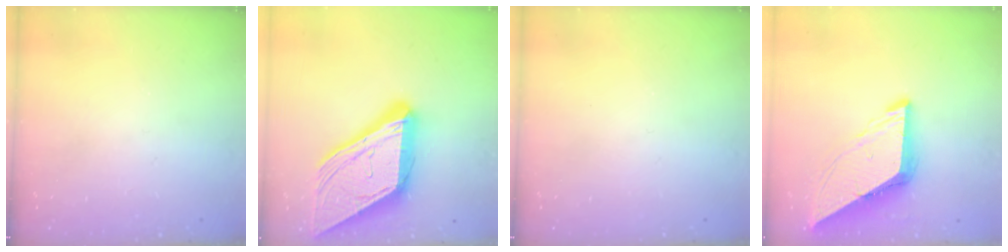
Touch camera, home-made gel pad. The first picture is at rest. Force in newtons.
{"total": 24.3, "press": 24.2, "slide": 2.6}
{"total": 0.0}
{"total": 9.9, "press": 9.9, "slide": 1.1}